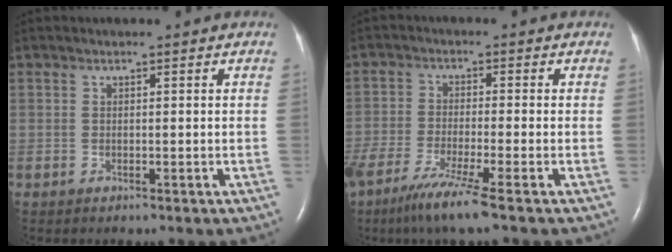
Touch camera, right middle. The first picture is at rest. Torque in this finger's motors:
{"motor_torque": [1.17, -0.97, 0.25, 0.19]}